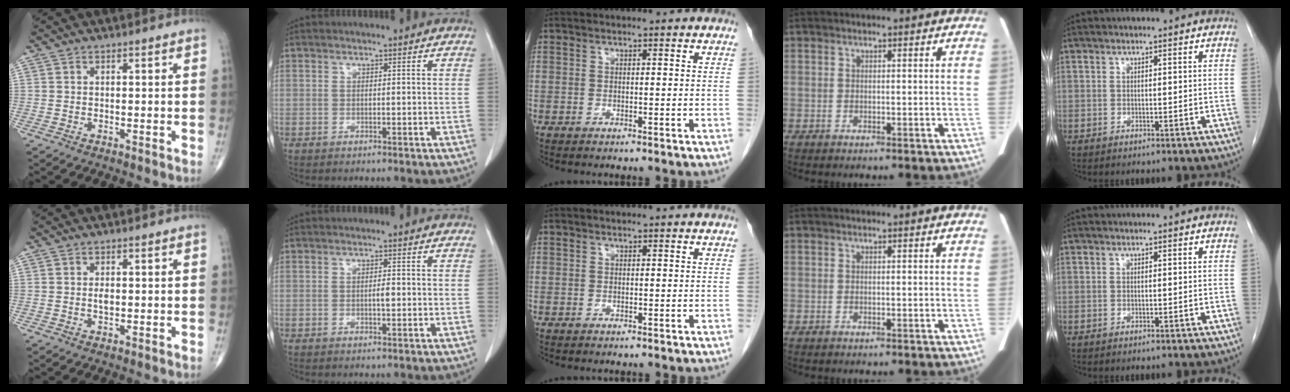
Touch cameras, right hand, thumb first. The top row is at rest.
{"thumb": {"total": 1.5, "force": [0.0, 0.8, 1.3], "torque": [-0.023, -0.001, 0.000]}, "index": {"total": 1.2, "force": [-0.2, 0.2, 1.1], "torque": [-0.020, 0.000, -0.003]}}